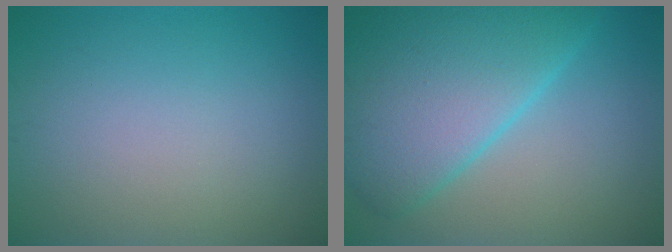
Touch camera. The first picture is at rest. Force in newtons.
{"total": 10.3, "press": 10.3, "slide": 0.2}